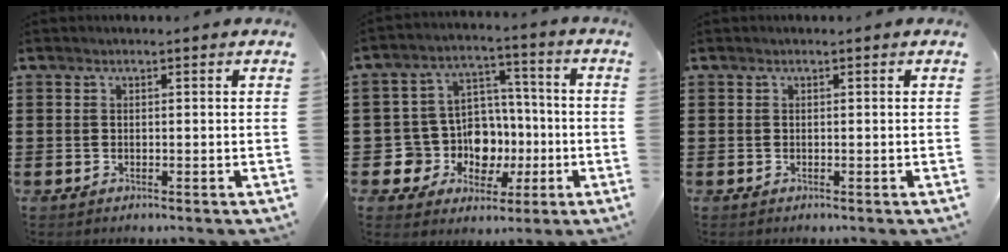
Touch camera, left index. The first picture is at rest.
{"total": 9.8, "force": [-1.6, 8.9, 3.7], "torque": [-0.106, 0.007, -0.017]}
{"total": 0.0}